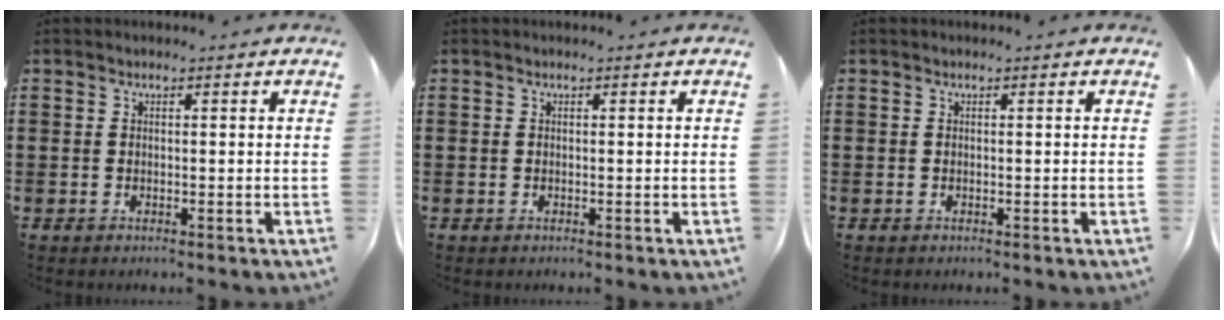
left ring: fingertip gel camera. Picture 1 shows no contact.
{"total": 0.0}
{"total": 0.0}